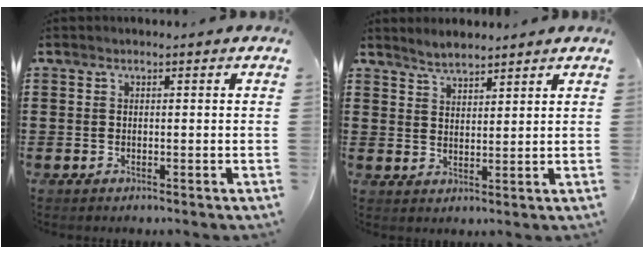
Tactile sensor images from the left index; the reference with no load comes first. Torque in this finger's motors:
{"motor_torque": [0.08, -0.05, 0.04, 0.01]}